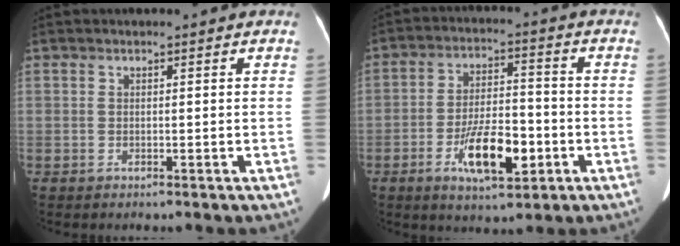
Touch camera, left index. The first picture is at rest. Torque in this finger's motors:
{"motor_torque": [1.23, 0.91, 0.26, 0.05]}